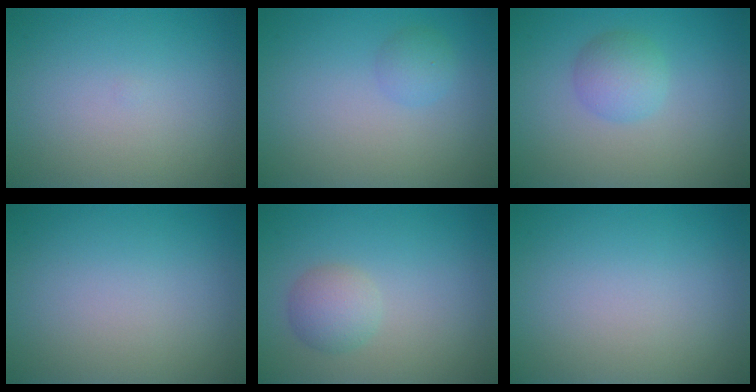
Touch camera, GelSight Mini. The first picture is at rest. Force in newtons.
{"total": 1.4, "press": 1.3, "slide": 0.2}
{"total": 2.5, "press": 2.5, "slide": 0.1}
{"total": 0.0}
{"total": 2.3, "press": 2.3, "slide": 0.0}
{"total": 0.0}